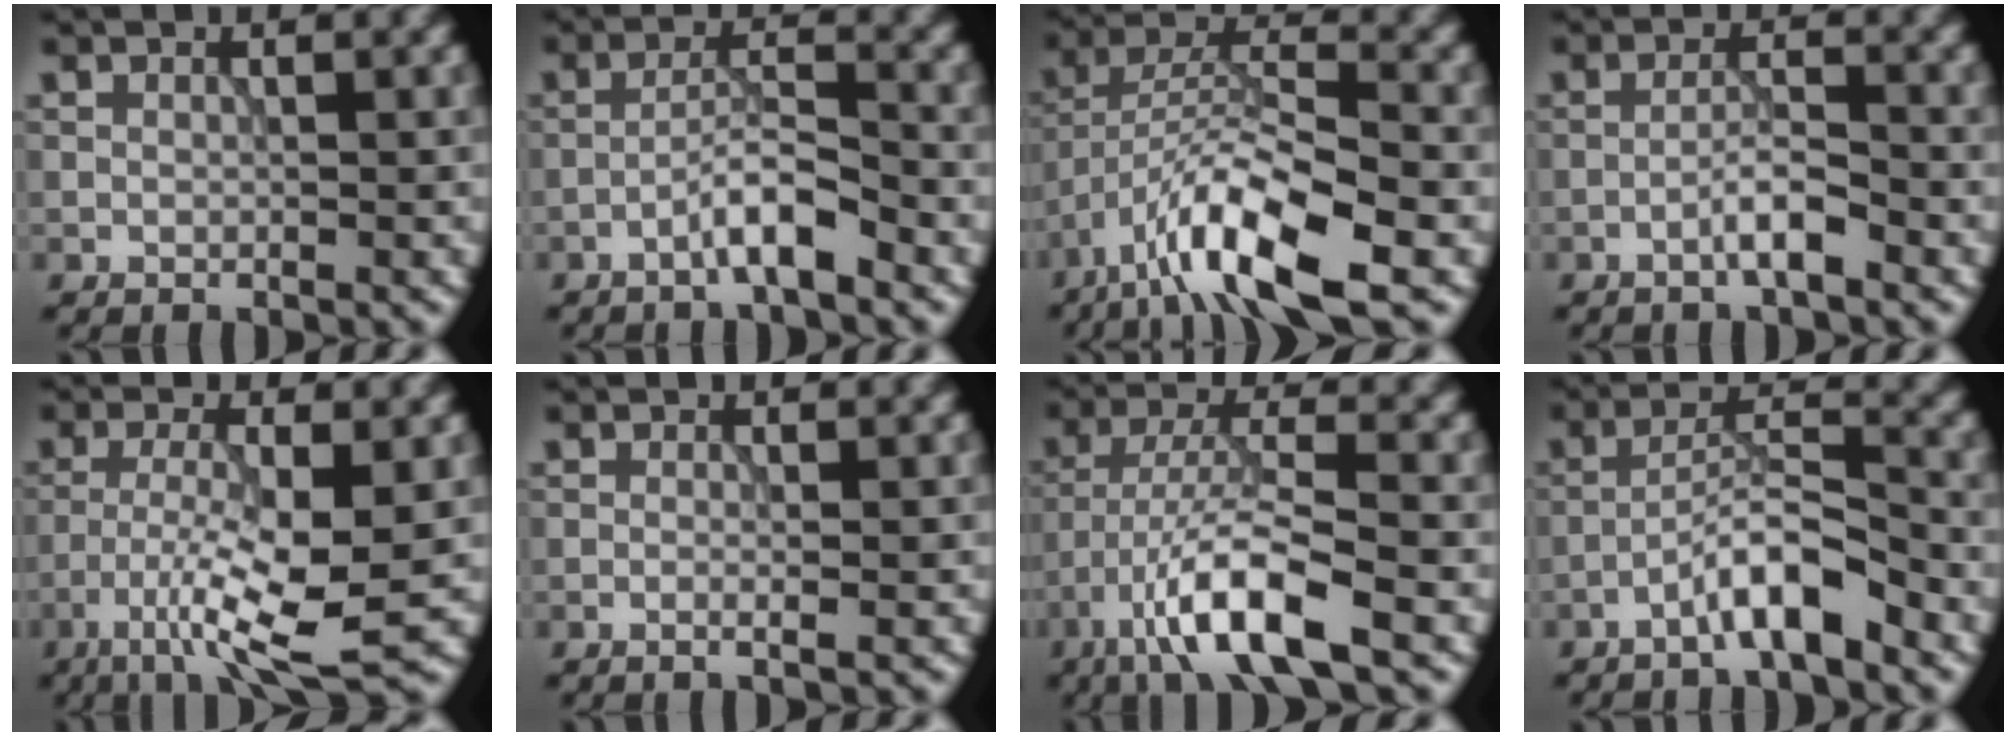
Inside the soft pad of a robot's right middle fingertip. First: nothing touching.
{"total": 3.3, "force": [-2.1, 0.3, 2.6], "torque": [-0.046, 0.015, -0.044]}
{"total": 10.3, "force": [-5.6, 2.9, 8.1], "torque": [-0.139, 0.009, -0.107]}
{"total": 2.6, "force": [-1.5, 0.2, 2.1], "torque": [-0.039, 0.011, -0.032]}
{"total": 7.1, "force": [-2.9, 1.3, 6.4], "torque": [-0.118, -0.005, -0.057]}
{"total": 1.1, "force": [-0.2, 0.3, 1.0], "torque": [-0.015, -0.004, -0.008]}
{"total": 7.8, "force": [-4.3, 1.5, 6.3], "torque": [-0.112, 0.006, -0.086]}
{"total": 4.7, "force": [-3.0, 0.7, 3.6], "torque": [-0.062, 0.020, -0.059]}